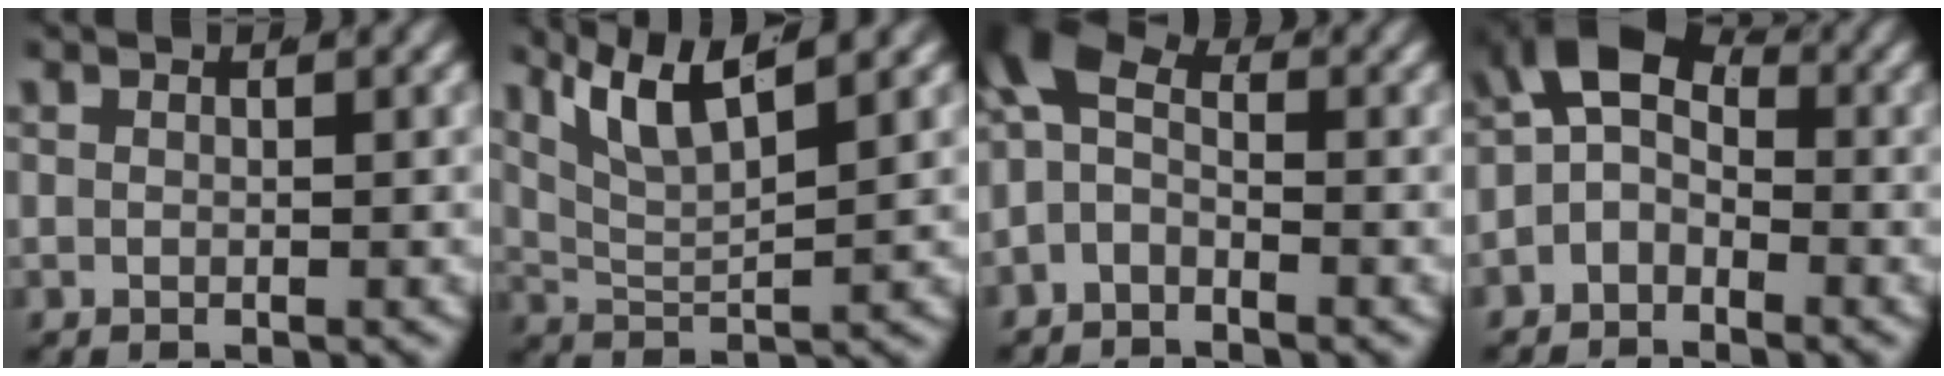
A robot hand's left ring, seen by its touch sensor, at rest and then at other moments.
{"total": 5.4, "force": [3.0, 2.3, 3.9], "torque": [-0.078, -0.008, 0.057]}
{"total": 6.3, "force": [0.9, 5.1, 3.6], "torque": [-0.087, -0.002, -0.001]}
{"total": 8.6, "force": [1.1, 6.8, 5.2], "torque": [-0.083, -0.009, 0.000]}